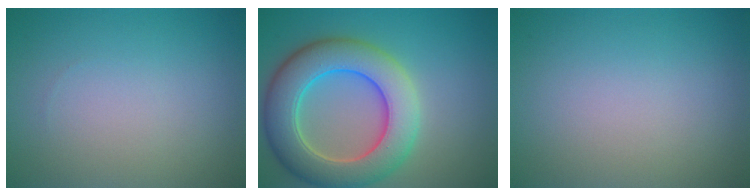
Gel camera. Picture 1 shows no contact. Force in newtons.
{"total": 8.9, "press": 8.9, "slide": 0.6}
{"total": 0.0}